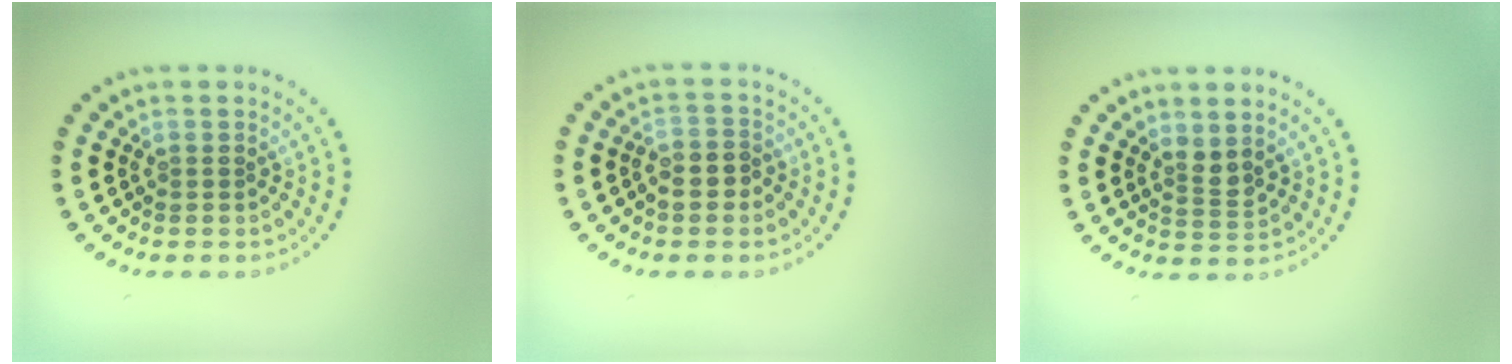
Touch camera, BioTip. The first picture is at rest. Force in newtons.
{"total": 2.1, "press": 2.0, "slide": 0.6}
{"total": 1.7, "press": 1.3, "slide": 1.1}